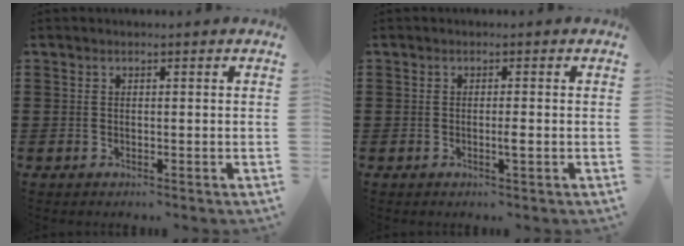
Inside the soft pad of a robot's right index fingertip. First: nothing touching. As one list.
[{"total": 2.4, "force": [-0.7, 0.0, 2.4], "torque": [-0.038, -0.005, -0.013]}]